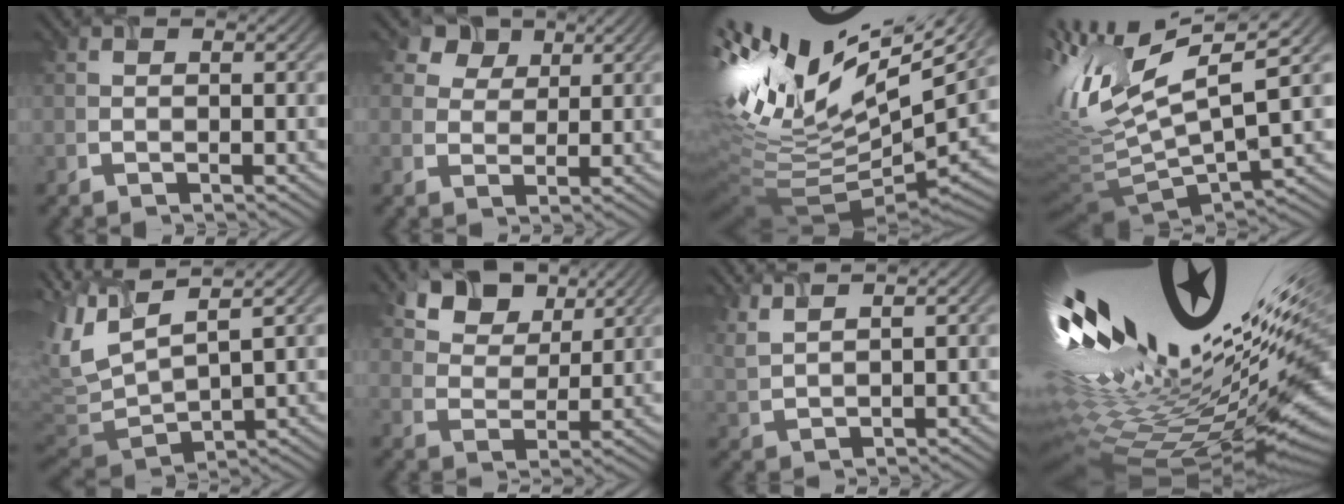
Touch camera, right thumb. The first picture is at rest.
{"total": 4.9, "force": [3.3, 3.2, 1.7], "torque": [-0.043, 0.008, 0.065]}
{"total": 17.4, "force": [6.8, 8.1, 13.8], "torque": [-0.317, -0.003, 0.153]}
{"total": 13.6, "force": [2.0, 3.5, 13.0], "torque": [-0.282, 0.013, 0.050]}
{"total": 8.5, "force": [4.6, 2.4, 6.7], "torque": [-0.179, 0.013, 0.091]}
{"total": 8.2, "force": [5.8, 4.7, 3.5], "torque": [-0.079, 0.003, 0.104]}
{"total": 4.1, "force": [3.8, 0.3, 1.6], "torque": [-0.046, 0.013, 0.076]}
{"total": 19.7, "force": [5.8, 6.7, 17.6], "torque": [-0.290, -0.040, 0.144]}